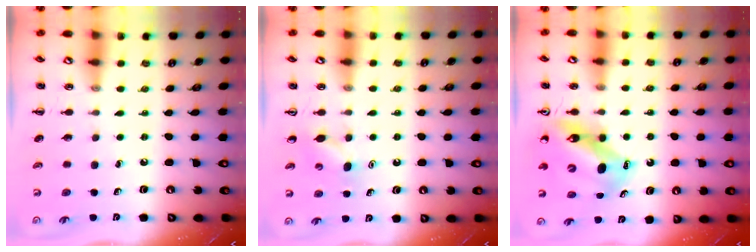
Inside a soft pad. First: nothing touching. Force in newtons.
{"total": 4.5, "press": 4.3, "slide": 1.2}
{"total": 11.8, "press": 11.2, "slide": 3.8}